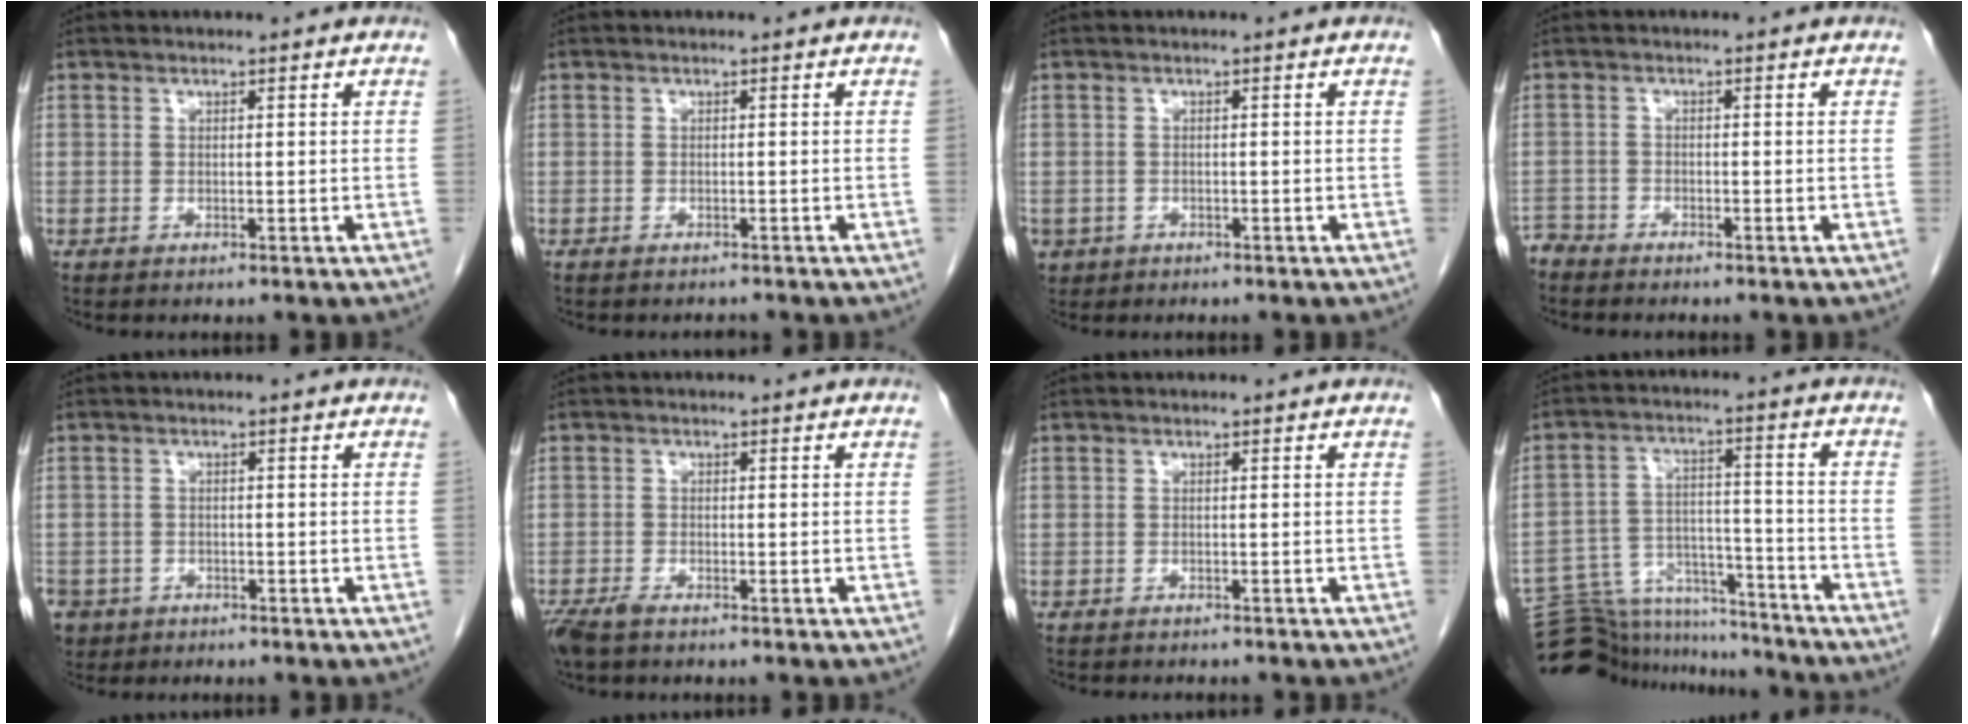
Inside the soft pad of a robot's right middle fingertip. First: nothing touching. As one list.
[{"total": 1.6, "force": [-1.5, 0.4, 0.4], "torque": [-0.006, -0.004, -0.020]}, {"total": 2.5, "force": [-1.4, 2.1, 0.4], "torque": [-0.011, 0.001, -0.021]}, {"total": 2.5, "force": [-2.4, 0.4, -0.4], "torque": [0.009, -0.008, -0.049]}, {"total": 6.7, "force": [-3.9, 5.1, 1.7], "torque": [-0.052, -0.002, -0.064]}, {"total": 3.6, "force": [-2.8, 1.1, 2.1], "torque": [-0.045, -0.009, -0.049]}, {"total": 3.6, "force": [-3.3, 1.0, 1.2], "torque": [-0.015, -0.004, -0.040]}, {"total": 16.1, "force": [-15.6, 3.4, 2.1], "torque": [-0.045, 0.037, -0.240]}]